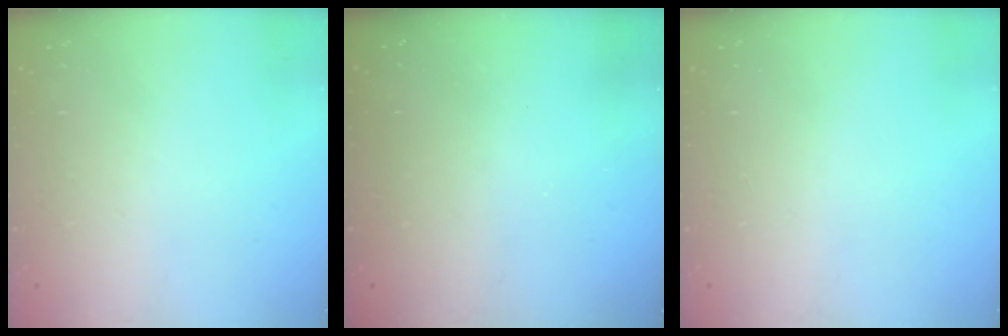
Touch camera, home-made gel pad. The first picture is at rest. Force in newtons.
{"total": 3.3, "press": 3.3, "slide": 0.1}
{"total": 0.0}